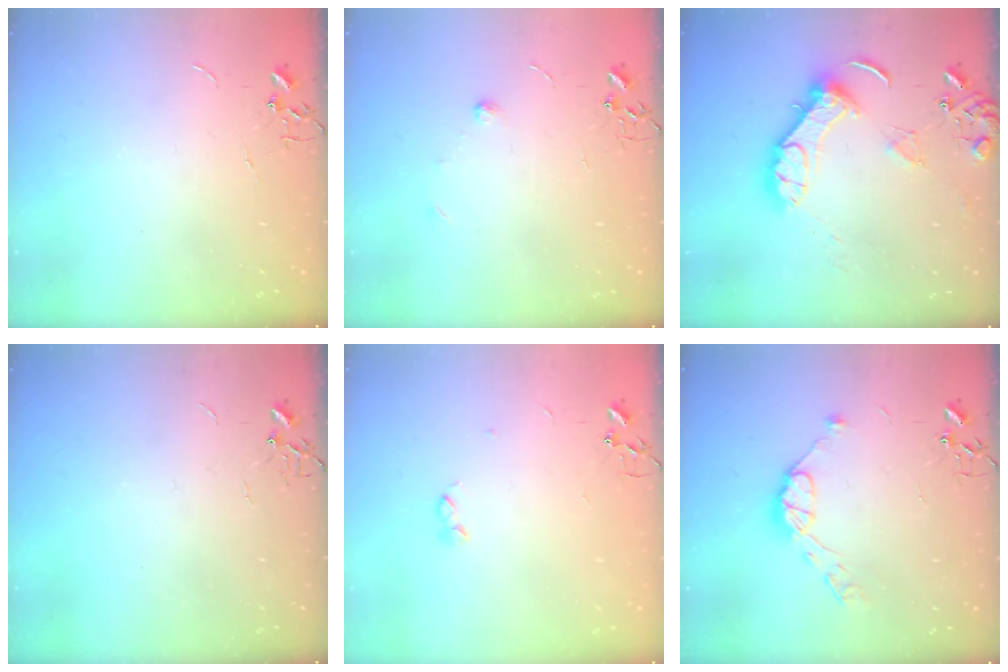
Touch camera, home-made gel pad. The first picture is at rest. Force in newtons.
{"total": 4.9, "press": 4.8, "slide": 1.1}
{"total": 14.0, "press": 13.9, "slide": 1.8}
{"total": 0.0}
{"total": 2.8, "press": 2.7, "slide": 0.5}
{"total": 9.5, "press": 9.5, "slide": 0.3}